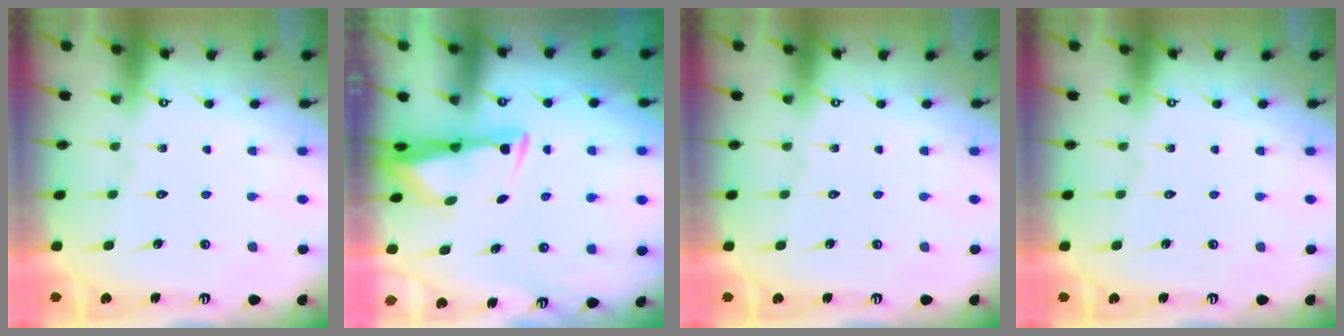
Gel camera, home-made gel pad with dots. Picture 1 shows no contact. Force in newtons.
{"total": 3.1, "press": 3.0, "slide": 0.9}
{"total": 0.0}
{"total": 0.0}